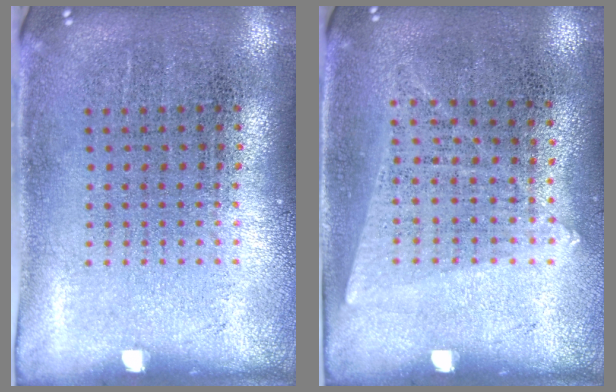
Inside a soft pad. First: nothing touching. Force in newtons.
{"total": 1.2, "press": 1.1, "slide": 0.5}